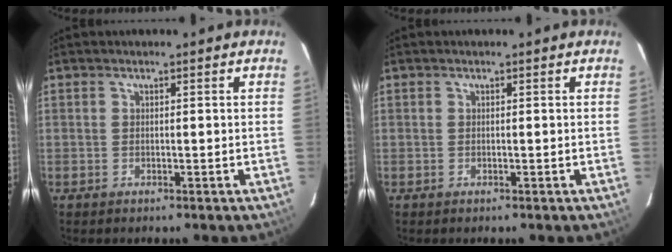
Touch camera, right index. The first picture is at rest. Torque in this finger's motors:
{"motor_torque": [-0.01, -0.01, 0.02, 0.01]}